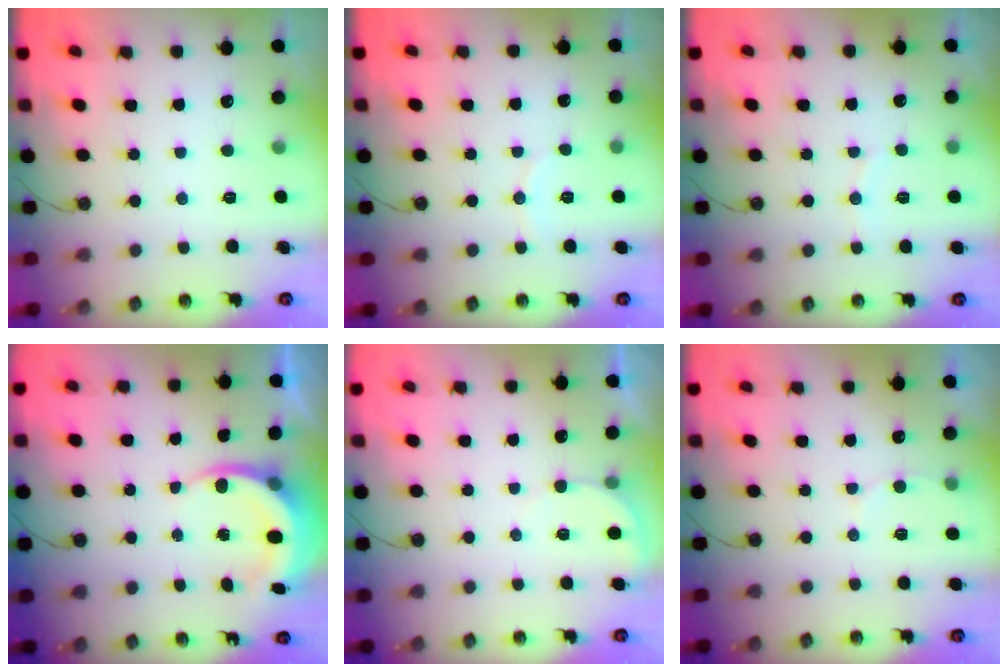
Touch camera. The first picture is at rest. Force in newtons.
{"total": 3.5, "press": 3.5, "slide": 0.4}
{"total": 3.5, "press": 3.4, "slide": 0.8}
{"total": 6.2, "press": 6.0, "slide": 1.6}
{"total": 2.6, "press": 2.6, "slide": 0.2}
{"total": 5.1, "press": 5.1, "slide": 0.5}